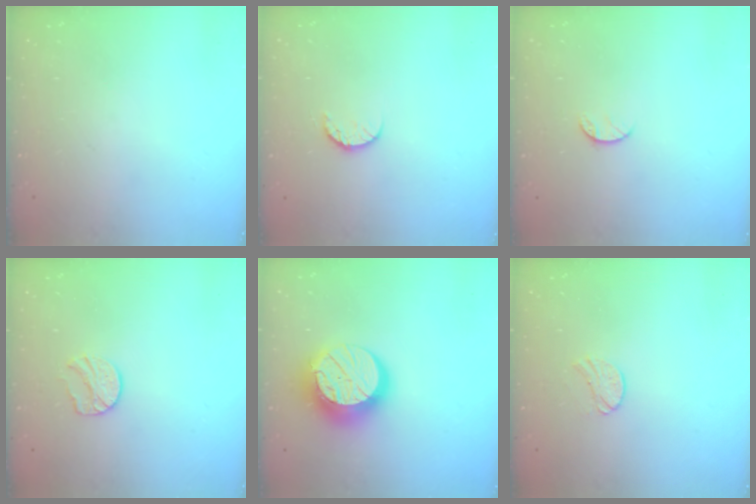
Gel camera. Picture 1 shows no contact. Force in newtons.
{"total": 6.7, "press": 6.6, "slide": 0.7}
{"total": 6.0, "press": 5.9, "slide": 0.6}
{"total": 7.8, "press": 7.8, "slide": 0.5}
{"total": 14.8, "press": 14.8, "slide": 0.7}
{"total": 6.2, "press": 6.1, "slide": 0.5}